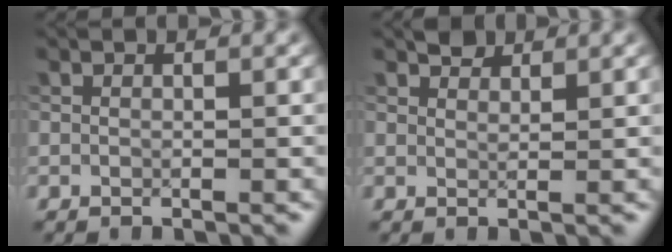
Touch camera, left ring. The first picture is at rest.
{"total": 1.4, "force": [1.3, 0.3, 0.0], "torque": [-0.002, 0.000, 0.024]}